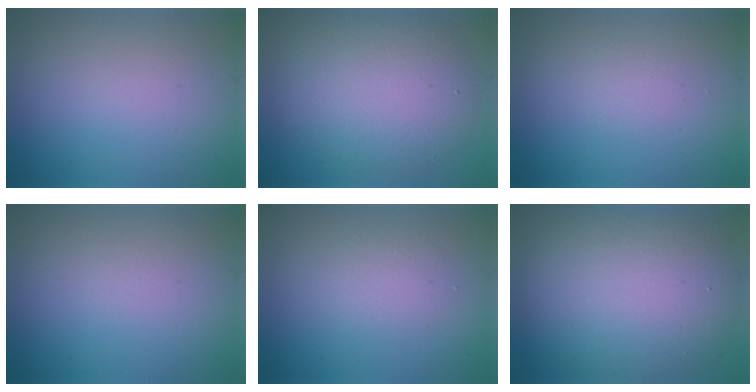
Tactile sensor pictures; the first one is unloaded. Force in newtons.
{"total": 7.3, "press": 7.3, "slide": 0.5}
{"total": 0.7, "press": 0.7, "slide": 0.1}
{"total": 0.0}
{"total": 1.6, "press": 1.6, "slide": 0.1}
{"total": 11.4, "press": 11.4, "slide": 0.8}